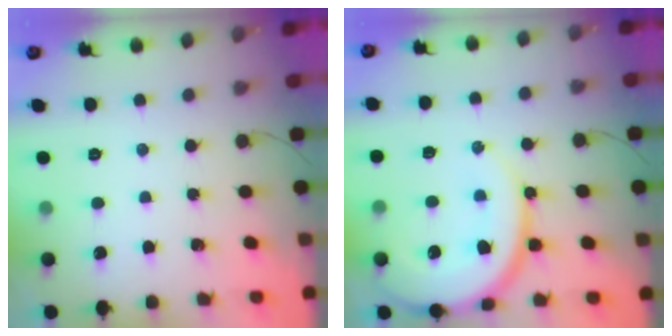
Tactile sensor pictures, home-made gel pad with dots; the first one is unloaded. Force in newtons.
{"total": 16.4, "press": 16.3, "slide": 1.6}